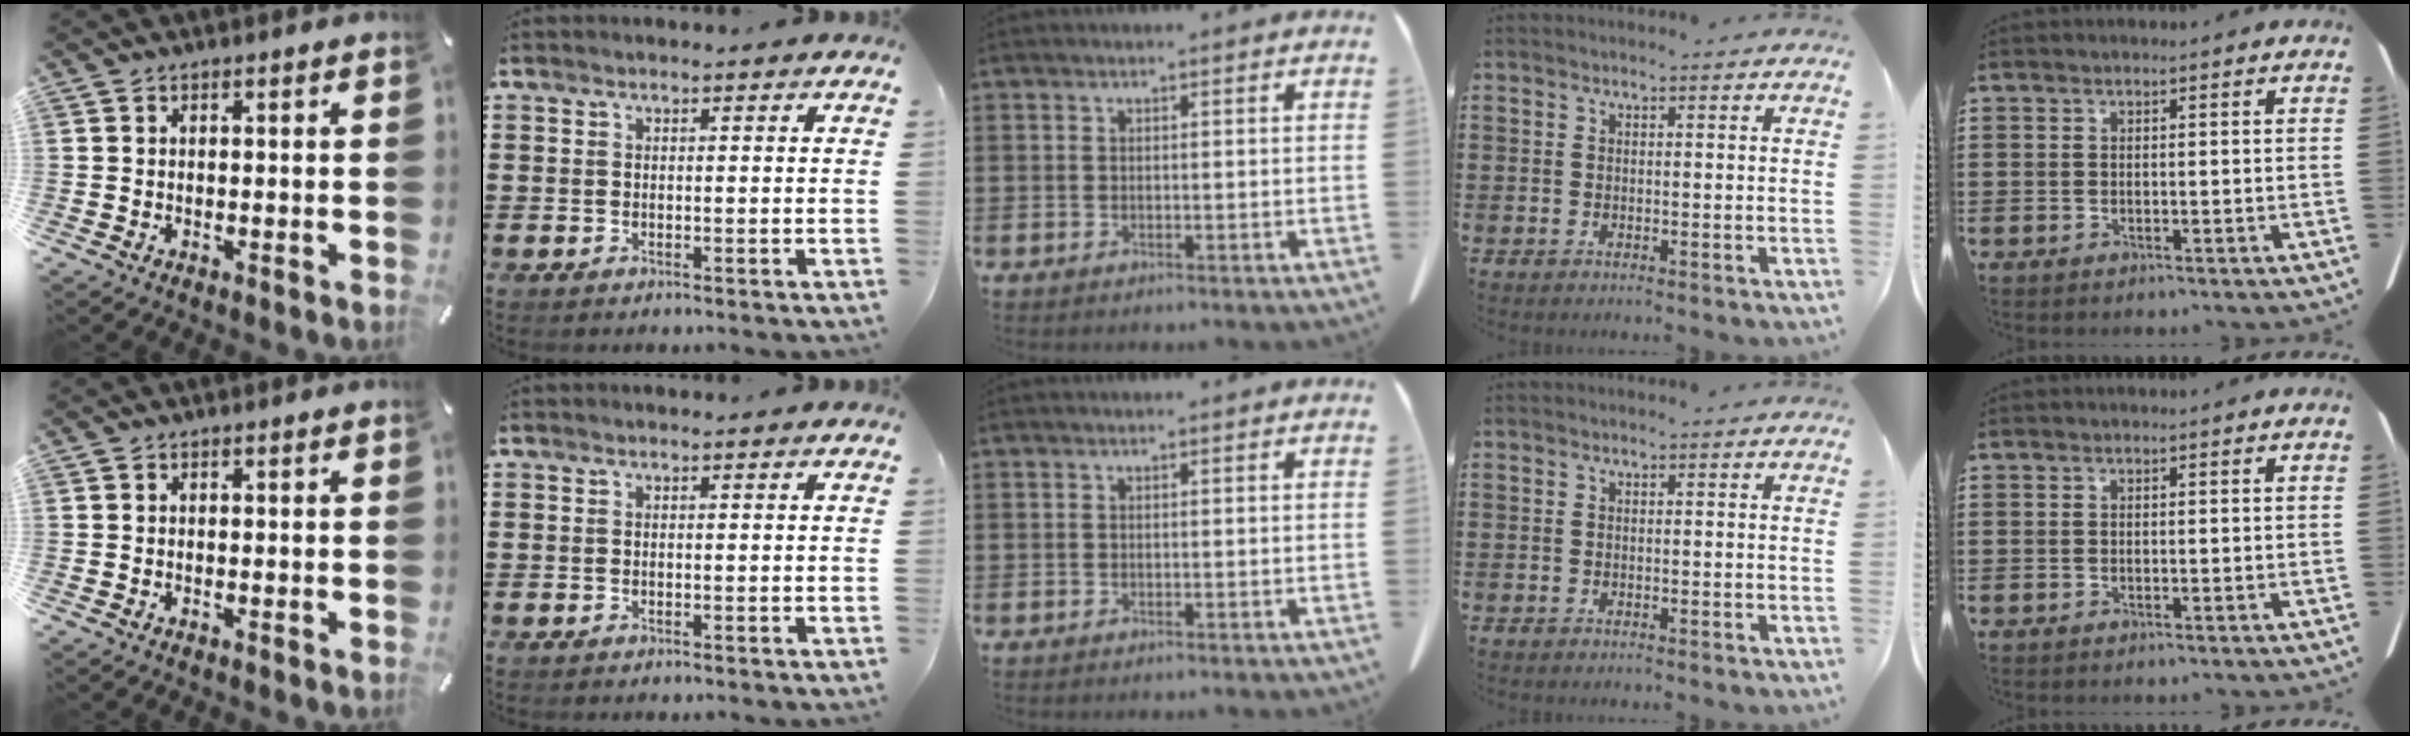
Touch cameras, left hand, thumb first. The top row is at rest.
{}